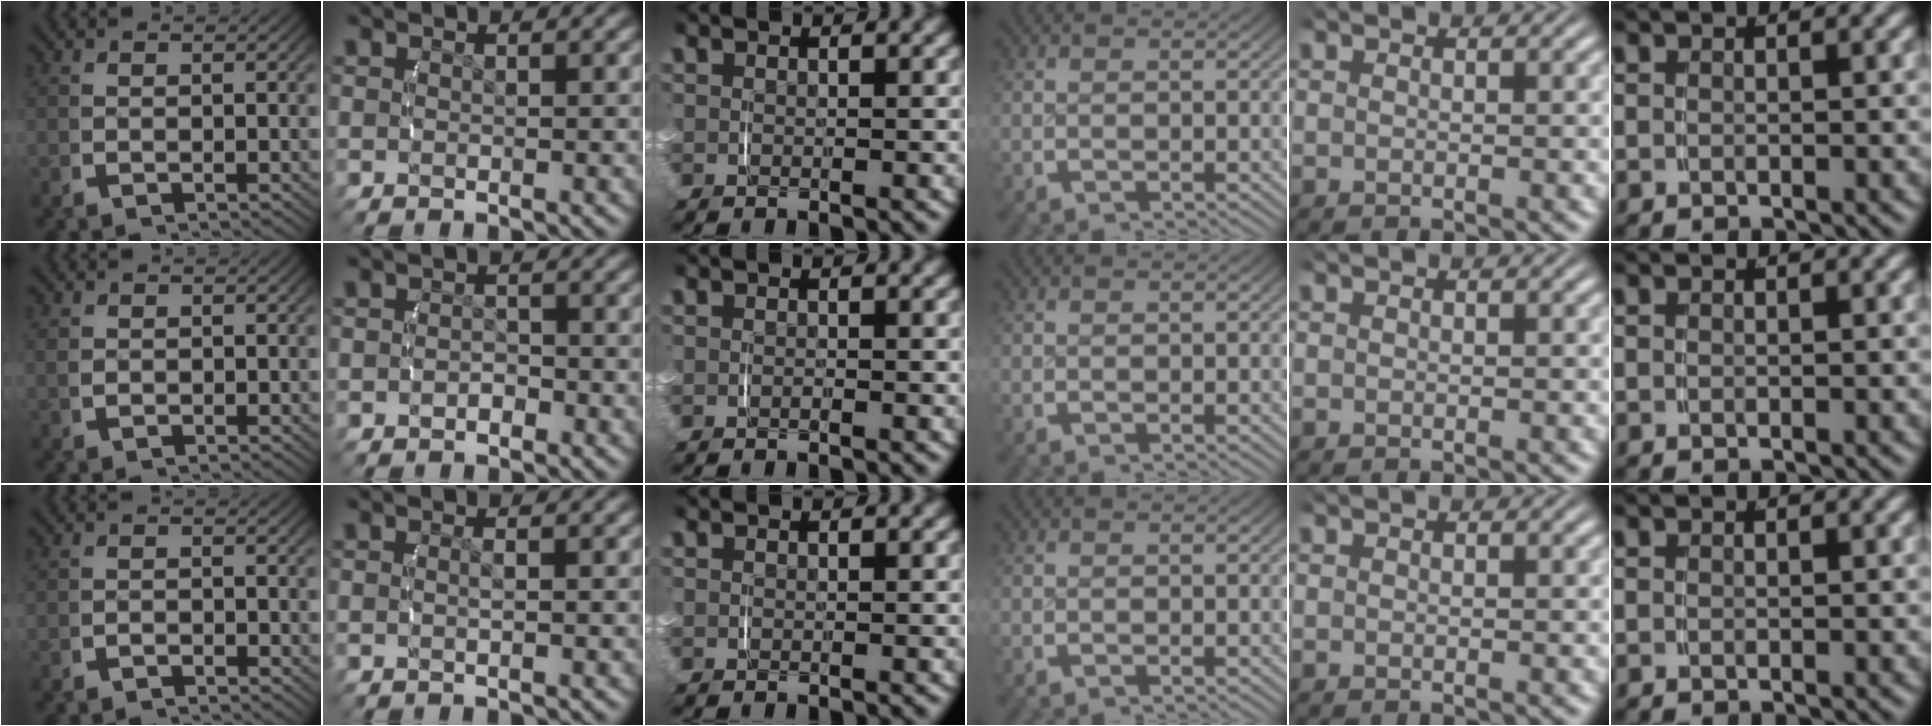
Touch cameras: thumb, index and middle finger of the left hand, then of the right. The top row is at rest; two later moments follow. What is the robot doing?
{"motion": "lift_and_place", "object": "small bumper sticker"}